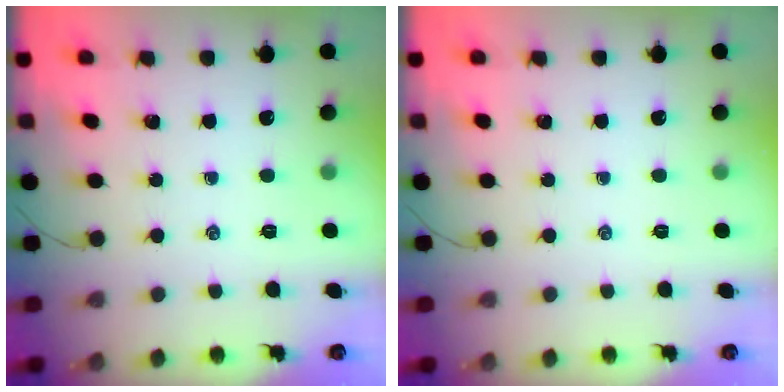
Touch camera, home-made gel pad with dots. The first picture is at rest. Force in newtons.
{"total": 0.0}